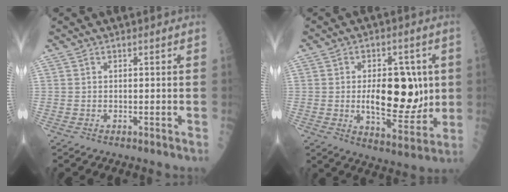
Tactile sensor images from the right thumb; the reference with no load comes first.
{"total": 14.5, "force": [0.7, 7.5, 12.4], "torque": [-0.144, -0.013, 0.019]}